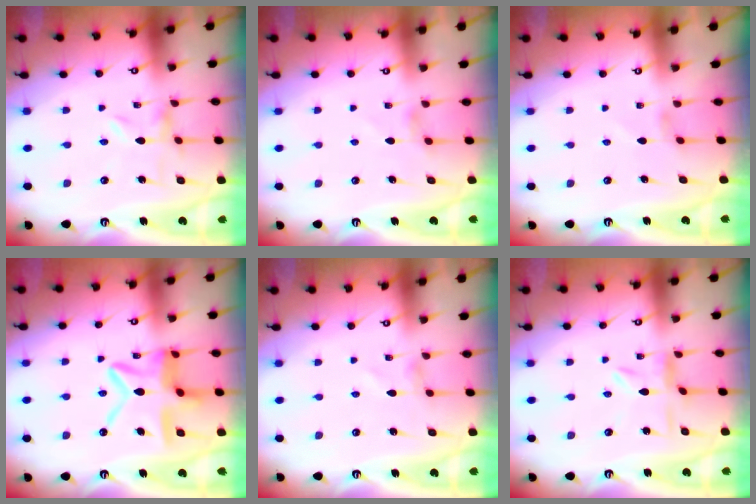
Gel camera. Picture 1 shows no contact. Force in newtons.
{"total": 1.9, "press": 1.9, "slide": 0.4}
{"total": 1.2, "press": 1.1, "slide": 0.4}
{"total": 16.3, "press": 16.2, "slide": 1.5}
{"total": 0.0}
{"total": 1.3, "press": 1.2, "slide": 0.2}